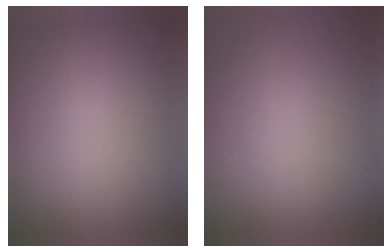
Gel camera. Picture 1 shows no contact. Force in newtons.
{"total": 5.5}